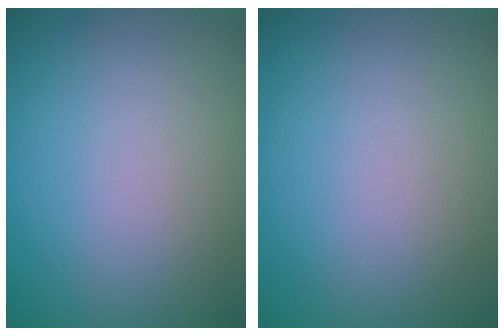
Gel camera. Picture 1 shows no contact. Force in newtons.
{"total": 0.0}